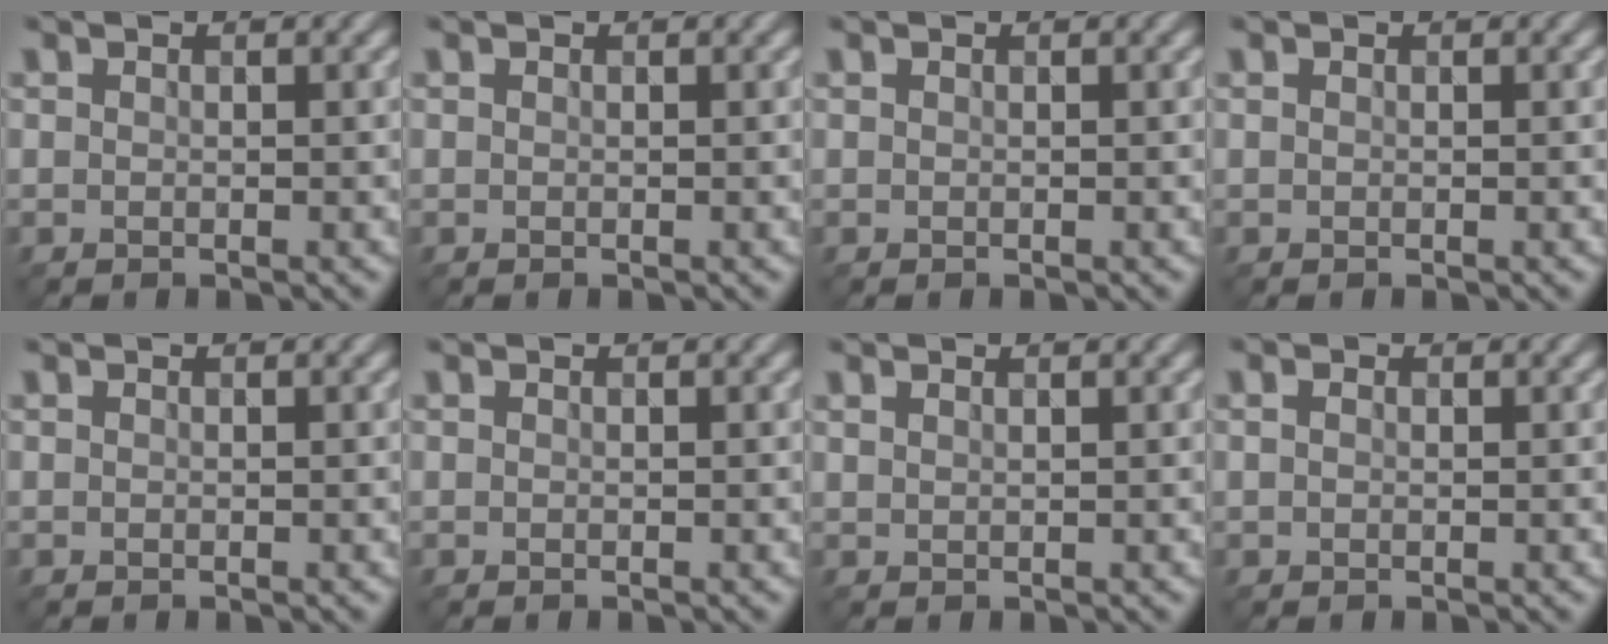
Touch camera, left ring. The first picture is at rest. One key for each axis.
{"total": 0.0}
{"total": 0.0}
{"total": 0.0}
{"total": 0.0}
{"total": 0.0}
{"total": 0.7, "fx": 0.6, "fy": 0.1, "fz": 0.3, "tx": -0.006, "ty": 0.000, "tz": 0.009}
{"total": 0.9, "fx": 0.2, "fy": 0.6, "fz": 0.5, "tx": -0.013, "ty": 0.001, "tz": 0.001}